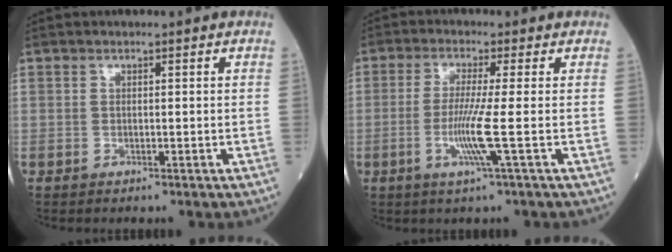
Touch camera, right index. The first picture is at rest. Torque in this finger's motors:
{"motor_torque": [0.24, -0.10, 0.10, 0.11]}